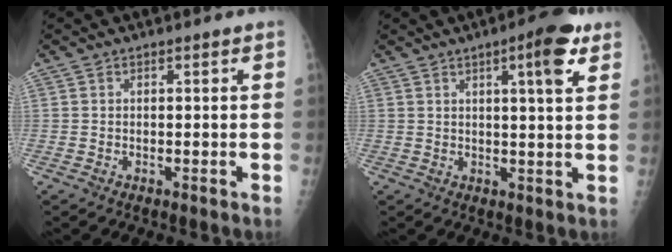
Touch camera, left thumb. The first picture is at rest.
{"total": 7.5, "force": [3.7, 1.5, 6.4], "torque": [-0.083, -0.013, 0.046]}